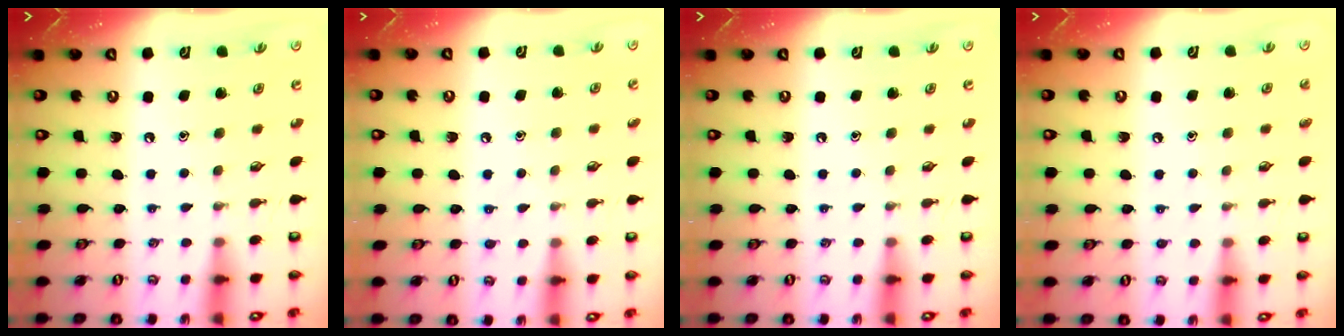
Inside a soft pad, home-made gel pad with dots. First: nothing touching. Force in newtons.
{"total": 4.4, "press": 4.3, "slide": 0.6}
{"total": 0.0}
{"total": 4.1, "press": 4.1, "slide": 0.4}